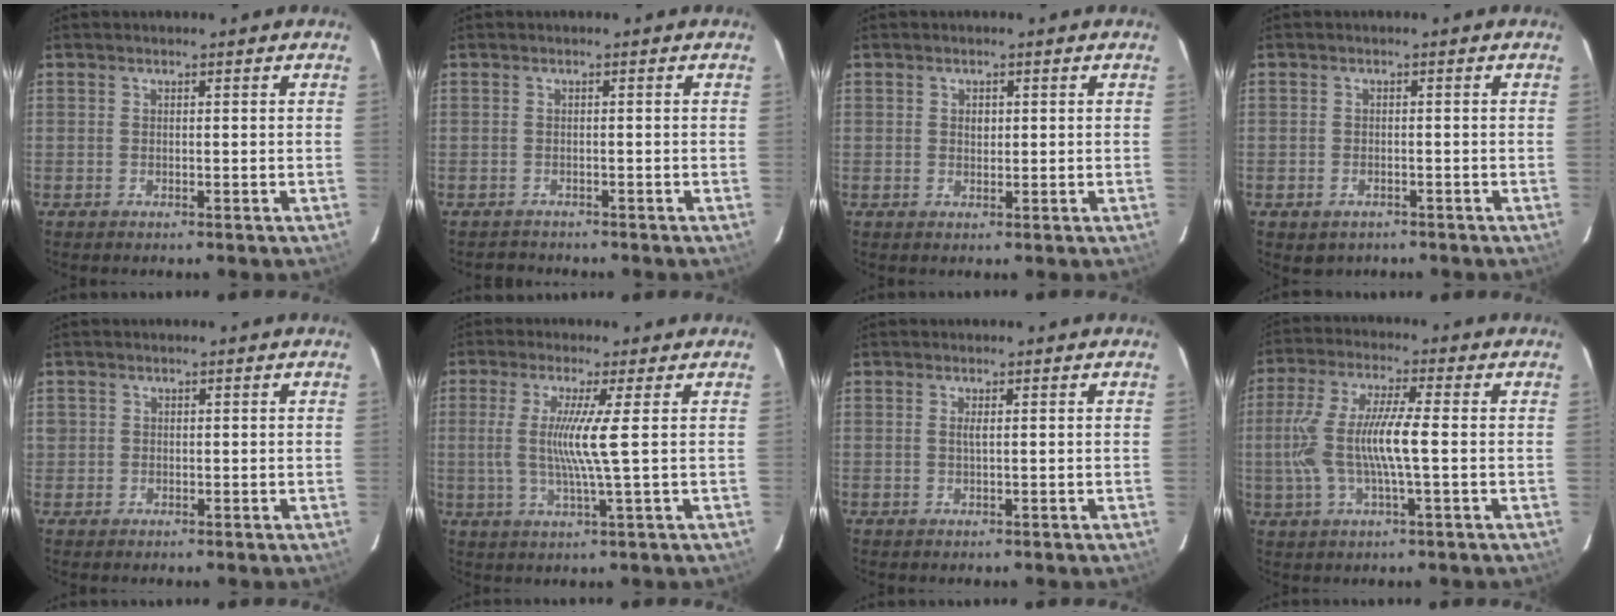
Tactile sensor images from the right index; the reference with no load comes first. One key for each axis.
{"total": 2.1, "fx": -2.0, "fy": 0.7, "fz": -0.1, "tx": 0.001, "ty": 0.002, "tz": -0.030}
{"total": 1.3, "fx": 0.3, "fy": 1.0, "fz": 0.7, "tx": -0.010, "ty": 0.004, "tz": 0.005}
{"total": 2.6, "fx": -1.5, "fy": 2.0, "fz": 0.8, "tx": -0.020, "ty": -0.002, "tz": -0.018}
{"total": 1.2, "fx": -0.1, "fy": 1.2, "fz": -0.1, "tx": 0.002, "ty": 0.000, "tz": 0.000}
{"total": 7.6, "fx": 0.6, "fy": -1.4, "fz": 7.4, "tx": -0.147, "ty": -0.011, "tz": 0.011}
{"total": 0.9, "fx": 0.2, "fy": -0.2, "fz": 0.8, "tx": -0.016, "ty": 0.000, "tz": 0.002}
{"total": 11.4, "fx": -1.0, "fy": 1.8, "fz": 11.3, "tx": -0.228, "ty": 0.001, "tz": -0.017}